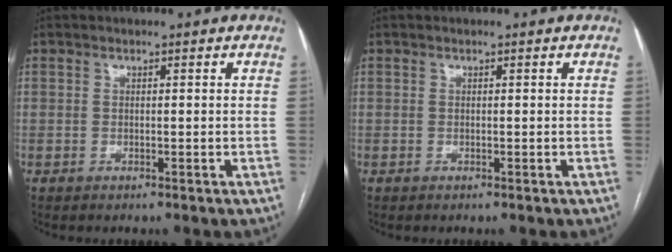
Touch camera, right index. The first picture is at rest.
{"total": 0.0}